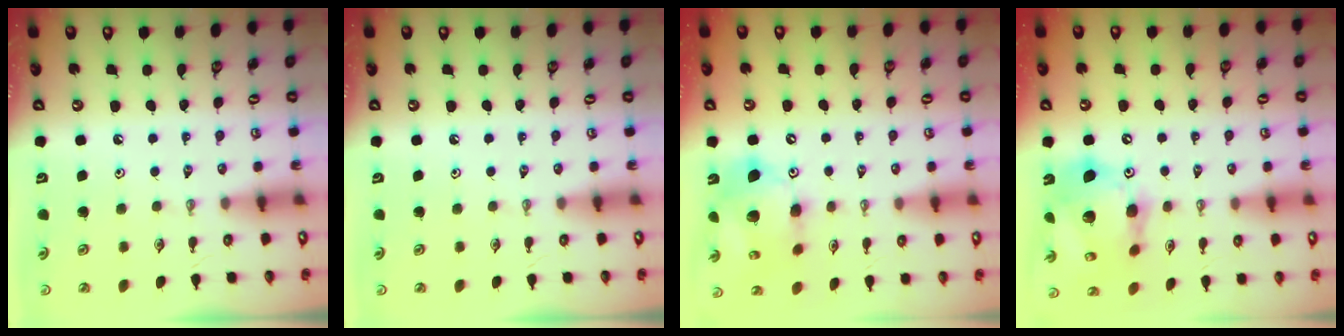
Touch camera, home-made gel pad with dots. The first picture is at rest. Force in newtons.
{"total": 0.0}
{"total": 14.9, "press": 14.7, "slide": 2.6}
{"total": 16.8, "press": 16.7, "slide": 1.8}